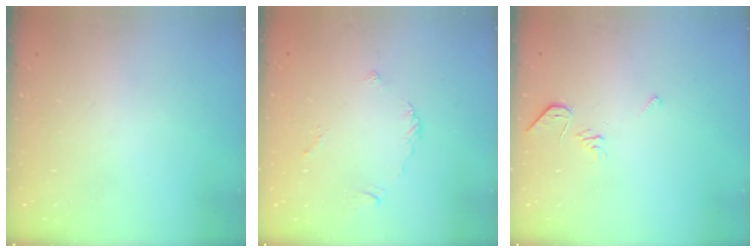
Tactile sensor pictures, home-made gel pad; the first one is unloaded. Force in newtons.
{"total": 2.2, "press": 2.2, "slide": 0.6}
{"total": 5.1, "press": 5.1, "slide": 0.6}